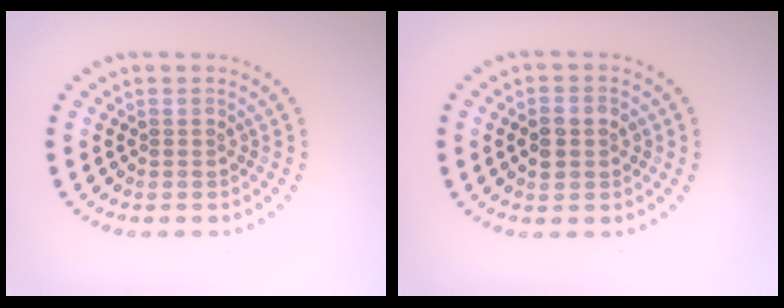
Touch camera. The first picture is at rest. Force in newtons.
{"total": 3.1, "press": 3.1, "slide": 0.2}